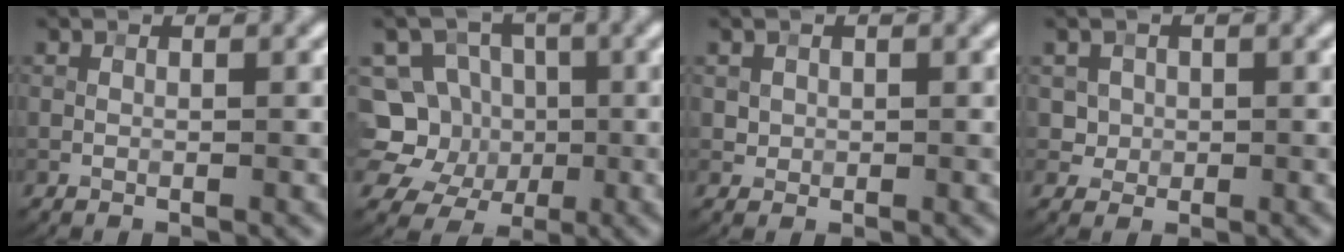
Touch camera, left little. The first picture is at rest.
{"total": 7.6, "force": [-1.0, 7.1, 2.6], "torque": [-0.042, 0.017, -0.048]}
{"total": 1.2, "force": [0.4, 1.1, 0.3], "torque": [-0.011, -0.007, 0.017]}
{"total": 3.2, "force": [1.2, 2.7, 1.2], "torque": [-0.028, 0.001, 0.028]}